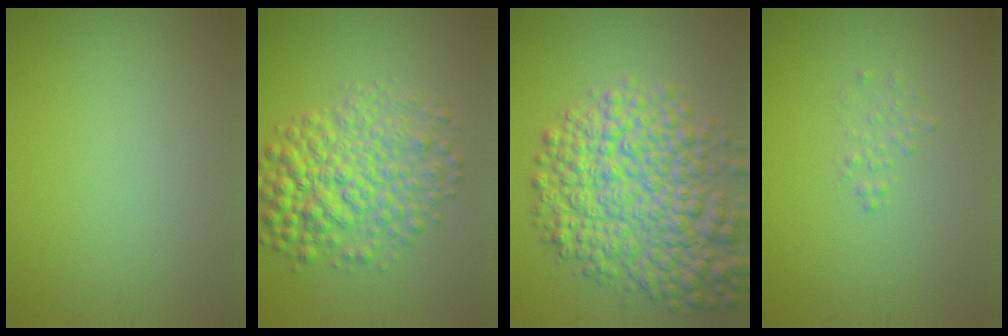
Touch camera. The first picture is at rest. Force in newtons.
{"total": 6.7, "press": 6.7, "slide": 0.1}
{"total": 9.7, "press": 9.7, "slide": 0.3}
{"total": 0.9, "press": 0.9, "slide": 0.0}